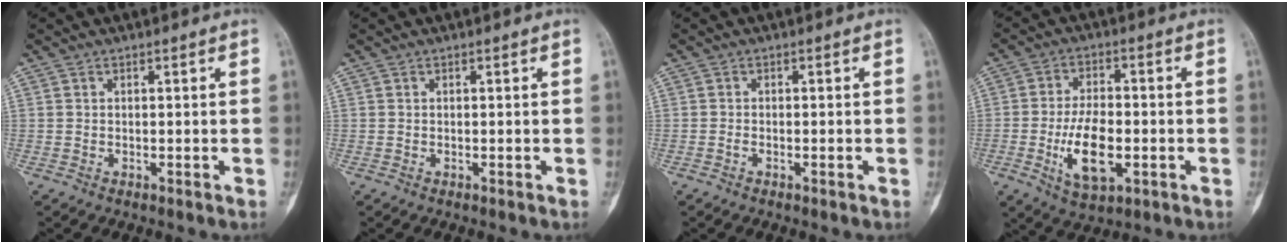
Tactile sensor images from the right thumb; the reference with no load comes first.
{"total": 0.0}
{"total": 0.7, "force": [-0.4, 0.3, 0.5], "torque": [-0.007, 0.002, -0.008]}
{"total": 11.0, "force": [-2.7, 5.6, 9.1], "torque": [-0.154, 0.007, -0.042]}